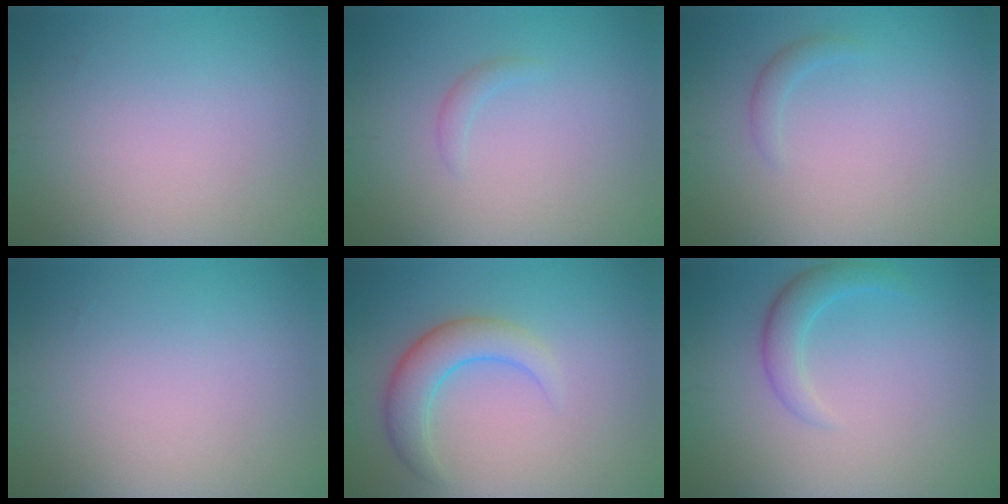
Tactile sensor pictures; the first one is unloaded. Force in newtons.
{"total": 0.9, "press": 0.9, "slide": 0.2}
{"total": 1.0, "press": 1.0, "slide": 0.0}
{"total": 0.0}
{"total": 4.0, "press": 4.0, "slide": 0.1}
{"total": 2.5, "press": 2.5, "slide": 0.1}